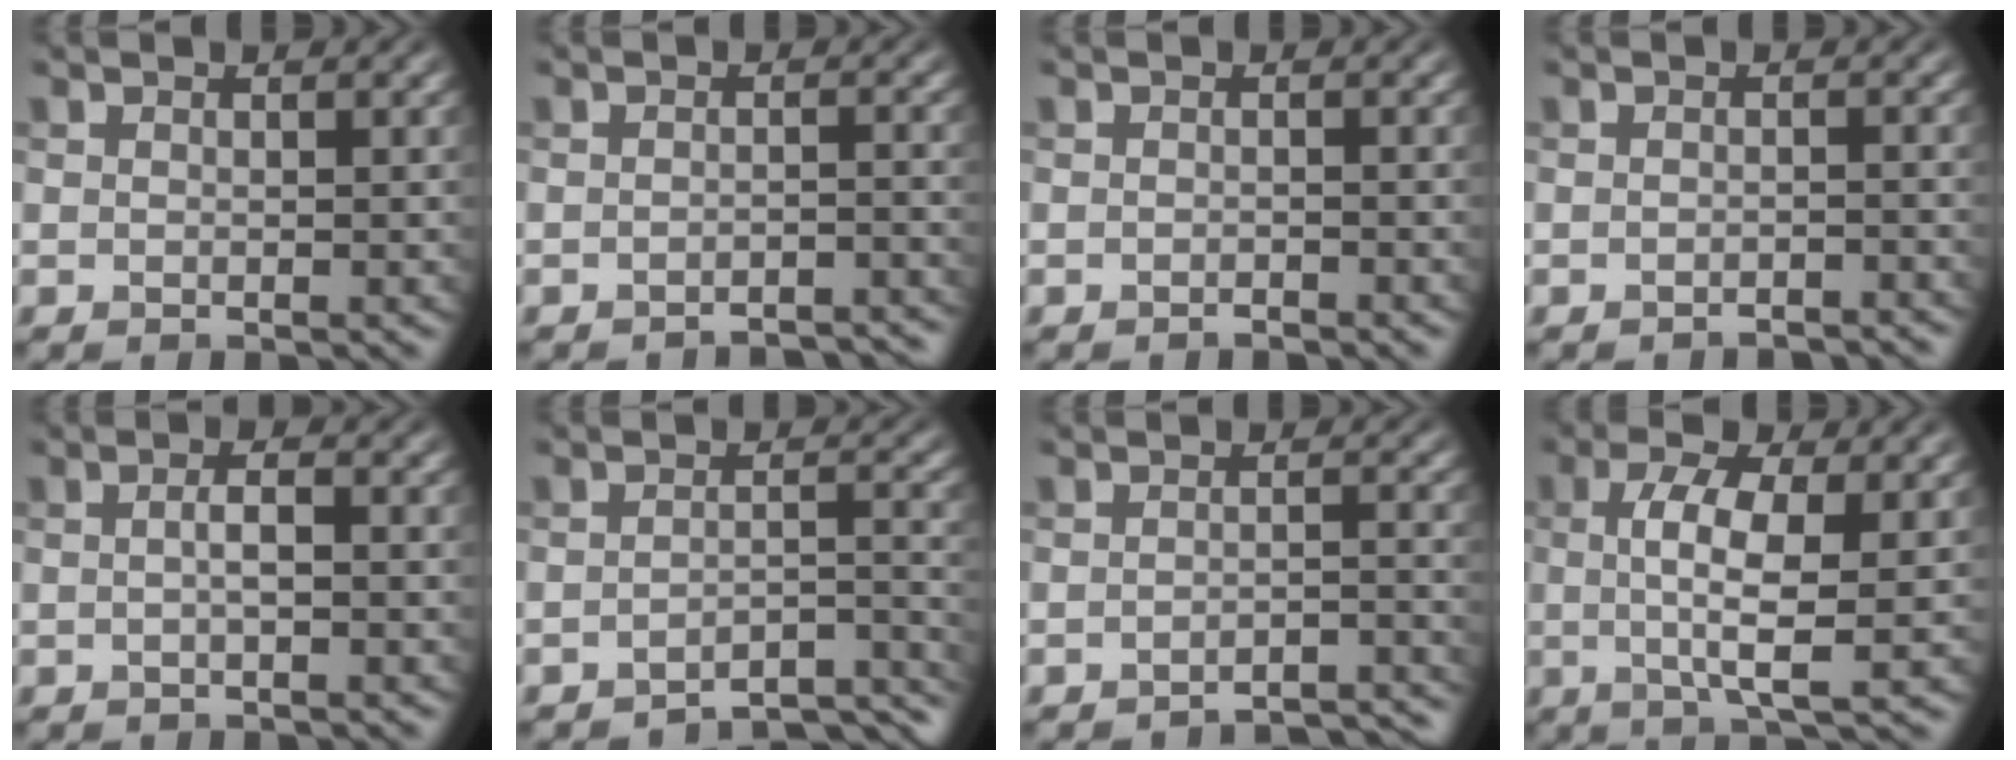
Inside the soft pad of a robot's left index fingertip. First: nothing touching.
{"total": 3.6, "force": [-3.5, 0.3, 0.8], "torque": [-0.003, 0.004, -0.046]}
{"total": 0.7, "force": [-0.6, 0.1, 0.3], "torque": [-0.002, 0.002, -0.011]}
{"total": 1.9, "force": [-1.9, 0.1, 0.4], "torque": [0.003, 0.005, -0.026]}
{"total": 1.6, "force": [0.0, 0.3, 1.6], "torque": [-0.027, 0.002, -0.001]}
{"total": 5.7, "force": [-5.2, 1.0, 2.0], "torque": [-0.017, -0.004, -0.068]}
{"total": 4.9, "force": [-4.7, 0.7, 1.2], "torque": [-0.013, 0.000, -0.058]}
{"total": 5.9, "force": [0.3, 1.7, 5.7], "torque": [-0.100, -0.002, 0.002]}